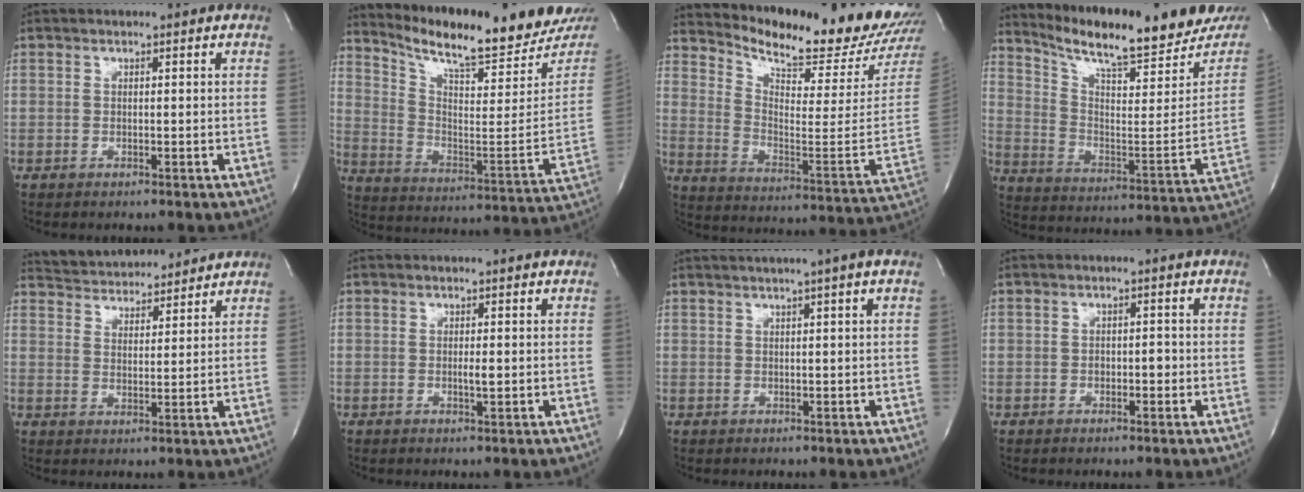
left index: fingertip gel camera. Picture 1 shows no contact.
{"total": 20.4, "force": [18.4, 1.7, 8.6], "torque": [-0.153, -0.073, 0.264]}
{"total": 20.5, "force": [19.4, 1.2, 6.4], "torque": [-0.124, -0.110, 0.261]}
{"total": 21.4, "force": [18.7, 2.0, 10.3], "torque": [-0.175, -0.061, 0.268]}
{"total": 11.1, "force": [10.6, 2.1, 2.5], "torque": [-0.041, 0.013, 0.164]}
{"total": 1.2, "force": [-0.5, 0.1, 1.1], "torque": [-0.022, -0.008, -0.008]}
{"total": 4.4, "force": [2.8, -1.1, 3.2], "torque": [-0.048, 0.013, 0.040]}
{"total": 1.7, "force": [-0.9, 0.8, 1.2], "torque": [-0.016, -0.001, -0.014]}